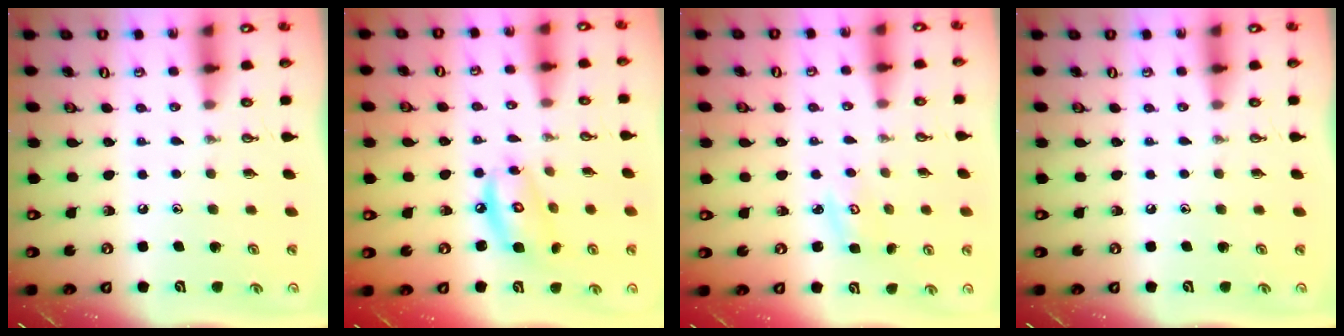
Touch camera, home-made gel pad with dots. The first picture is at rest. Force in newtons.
{"total": 9.4, "press": 9.4, "slide": 0.8}
{"total": 3.1, "press": 3.0, "slide": 0.4}
{"total": 0.0}